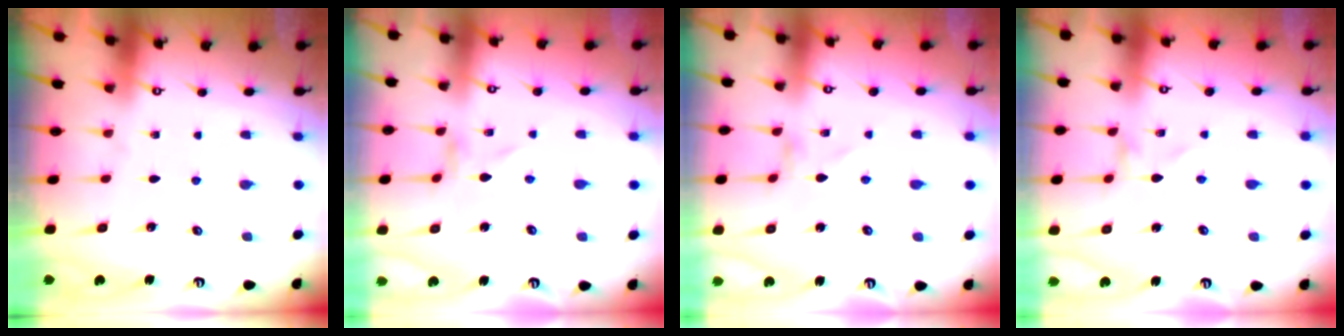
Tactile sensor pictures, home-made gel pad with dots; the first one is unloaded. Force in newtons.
{"total": 0.0}
{"total": 0.7, "press": 0.6, "slide": 0.3}
{"total": 0.0}